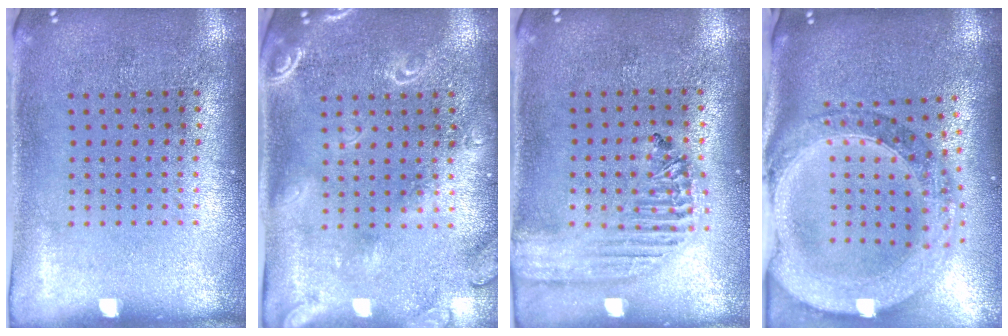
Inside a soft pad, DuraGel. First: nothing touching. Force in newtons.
{"total": 2.1, "press": 1.9, "slide": 0.7}
{"total": 1.8, "press": 1.7, "slide": 0.7}
{"total": 2.5, "press": 2.2, "slide": 1.2}